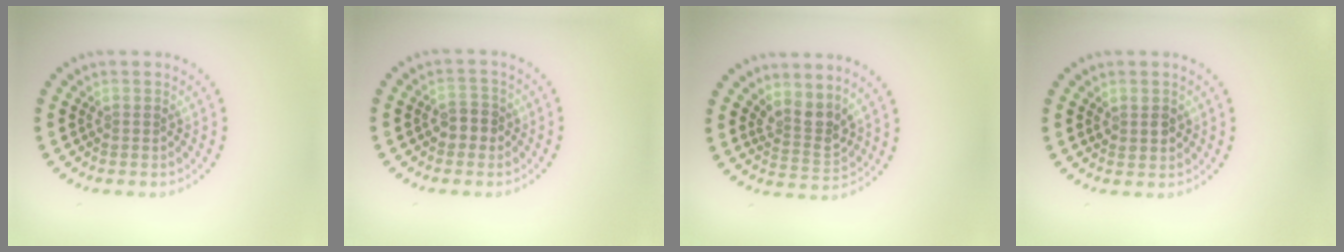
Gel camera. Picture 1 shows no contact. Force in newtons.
{"total": 1.9, "press": 1.9, "slide": 0.5}
{"total": 2.8, "press": 2.1, "slide": 1.8}
{"total": 1.4, "press": 1.3, "slide": 0.2}